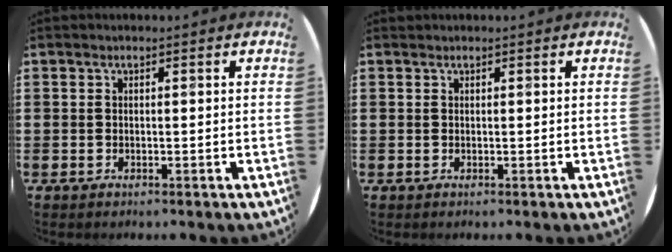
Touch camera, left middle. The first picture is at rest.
{"total": 0.0}